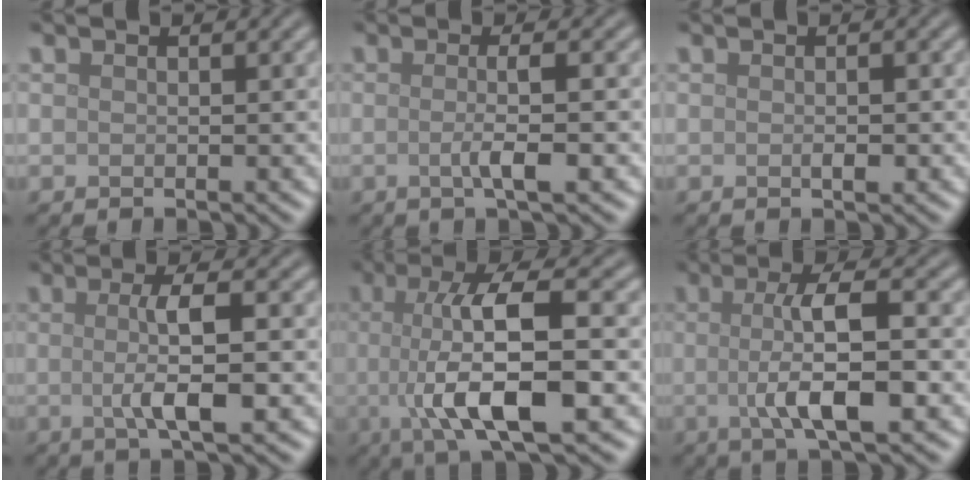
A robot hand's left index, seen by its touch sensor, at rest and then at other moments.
{"total": 3.0, "force": [-0.3, 0.6, 2.9], "torque": [-0.046, -0.005, -0.009]}
{"total": 1.0, "force": [-0.2, 0.4, 1.0], "torque": [-0.016, -0.001, -0.001]}
{"total": 4.6, "force": [-0.2, 0.9, 4.5], "torque": [-0.076, -0.002, -0.006]}
{"total": 9.9, "force": [-0.9, 2.8, 9.4], "torque": [-0.151, -0.001, -0.016]}
{"total": 6.4, "force": [-0.5, 1.5, 6.2], "torque": [-0.102, -0.001, -0.011]}